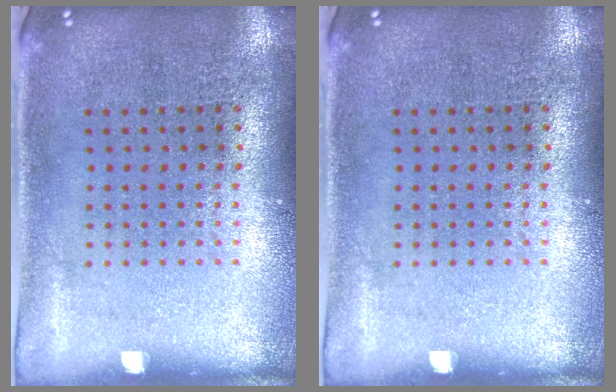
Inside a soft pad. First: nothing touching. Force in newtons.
{"total": 0.0}